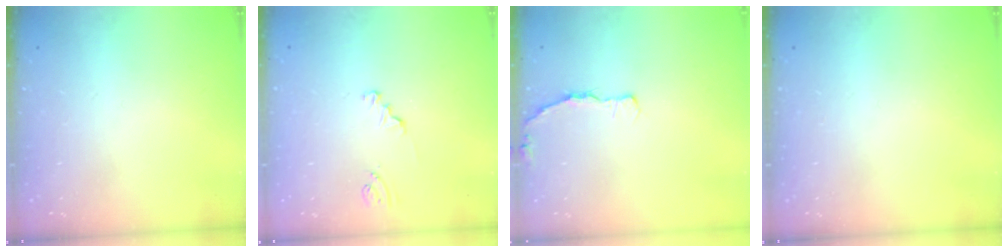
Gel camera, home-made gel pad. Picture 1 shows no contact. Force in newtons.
{"total": 1.4, "press": 1.4, "slide": 0.1}
{"total": 3.7, "press": 3.7, "slide": 0.6}
{"total": 0.0}